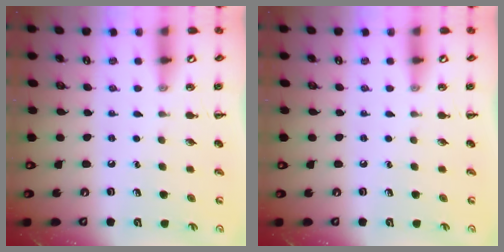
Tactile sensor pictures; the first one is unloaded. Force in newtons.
{"total": 0.0}